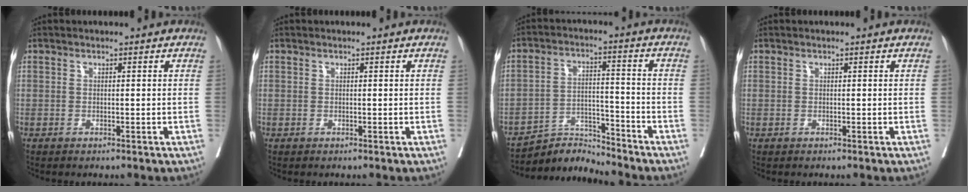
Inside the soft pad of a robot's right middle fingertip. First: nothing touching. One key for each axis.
{"total": 0.0}
{"total": 3.9, "fx": -3.3, "fy": -0.9, "fz": -1.8, "tx": 0.032, "ty": 0.010, "tz": -0.059}
{"total": 0.0}